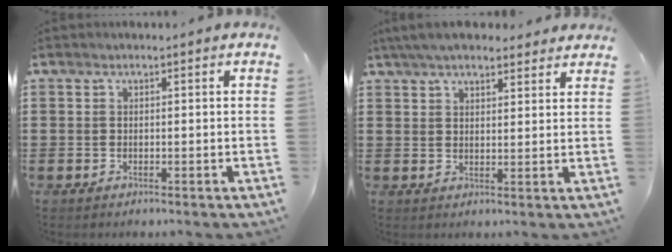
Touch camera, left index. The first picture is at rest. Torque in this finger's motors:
{"motor_torque": [2.14, 0.00, 0.82, 0.21]}